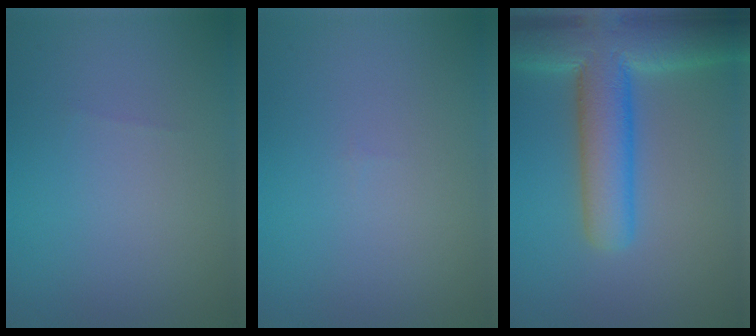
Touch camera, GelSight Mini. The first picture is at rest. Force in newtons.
{"total": 0.0}
{"total": 9.1, "press": 9.1, "slide": 0.6}